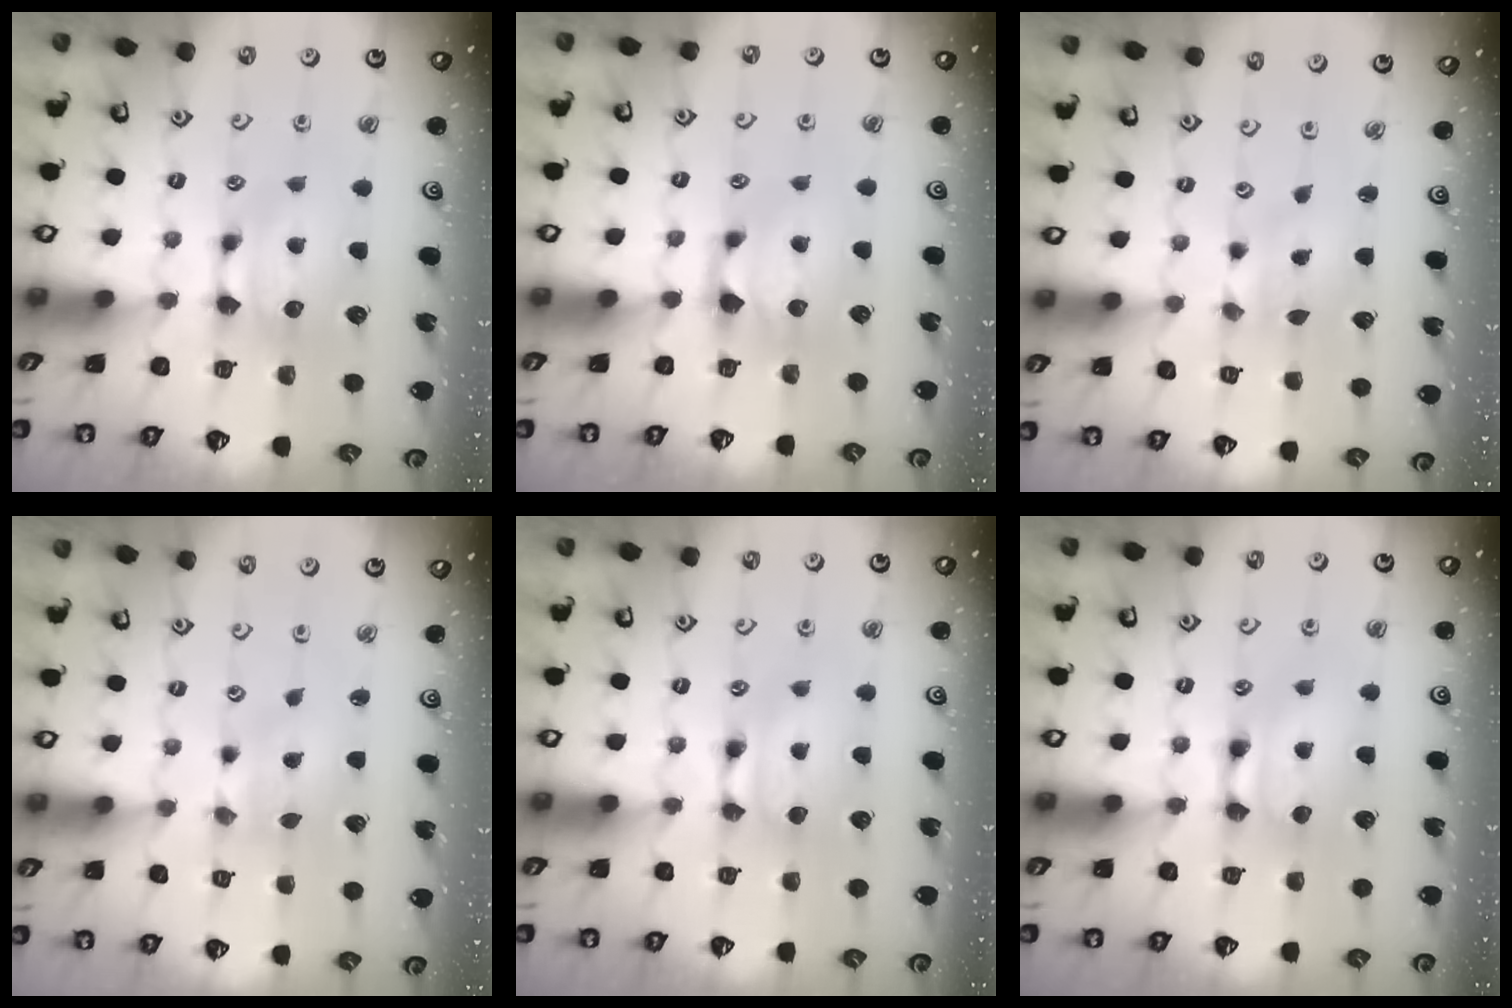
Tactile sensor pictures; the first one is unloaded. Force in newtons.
{"total": 0.9, "press": 0.4, "slide": 0.7}
{"total": 2.5, "press": 2.3, "slide": 0.9}
{"total": 1.6, "press": 1.0, "slide": 1.3}
{"total": 1.6, "press": 1.6, "slide": 0.2}
{"total": 2.2, "press": 2.2, "slide": 0.1}